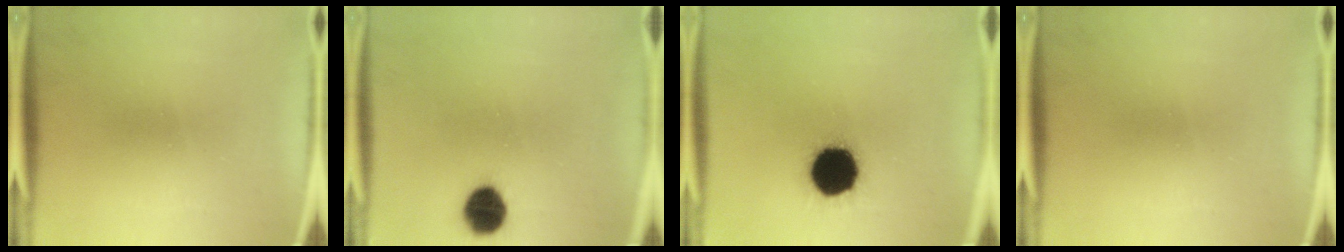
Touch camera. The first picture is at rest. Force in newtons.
{"total": 7.6}
{"total": 18.1}
{"total": 0.0}